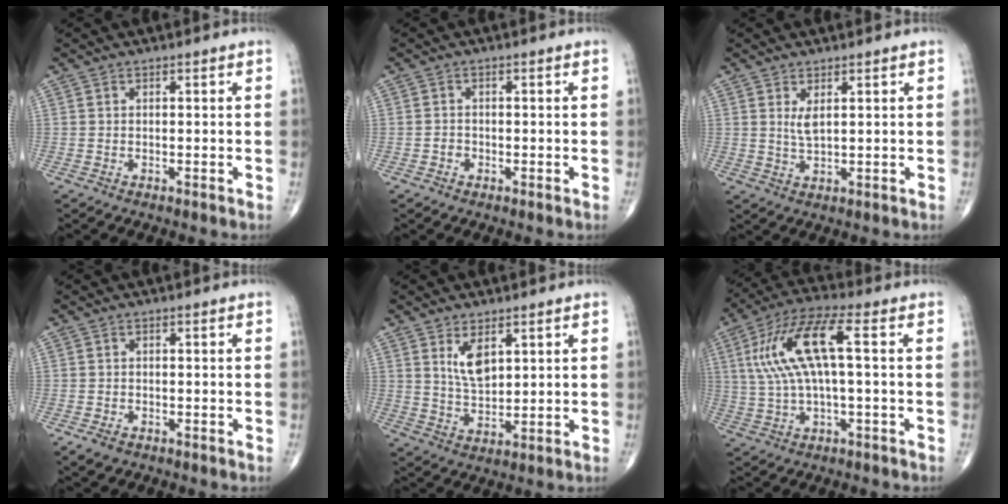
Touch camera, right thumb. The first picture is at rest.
{"total": 1.1, "force": [-0.5, 1.0, 0.3], "torque": [0.004, 0.006, -0.009]}
{"total": 2.7, "force": [1.1, 0.8, 2.3], "torque": [-0.046, -0.012, 0.027]}
{"total": 2.4, "force": [-1.4, 1.5, 1.2], "torque": [-0.019, 0.000, -0.020]}
{"total": 6.1, "force": [2.7, 3.0, 4.5], "torque": [-0.070, -0.021, 0.057]}
{"total": 13.3, "force": [2.2, 3.6, 12.7], "torque": [-0.281, 0.033, 0.041]}